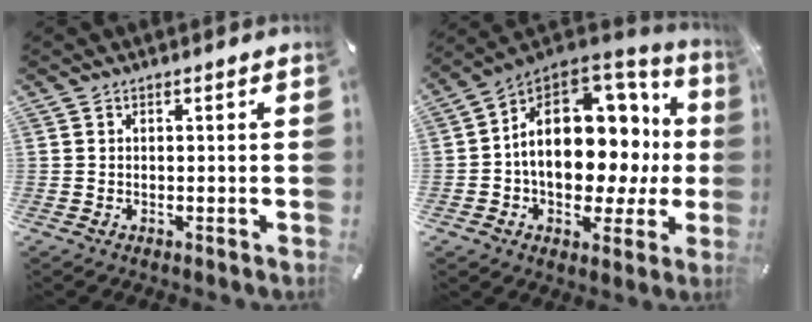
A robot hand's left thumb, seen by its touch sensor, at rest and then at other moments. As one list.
[{"total": 18.9, "force": [1.8, 13.1, 13.6], "torque": [-0.202, -0.019, 0.039]}]